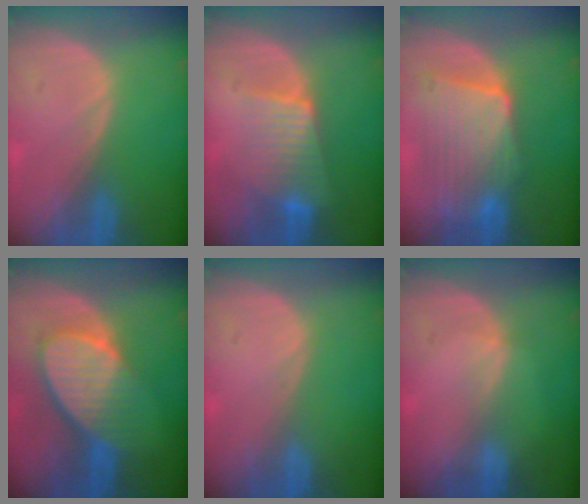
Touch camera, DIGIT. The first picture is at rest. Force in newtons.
{"total": 6.6, "press": 6.2, "slide": 2.4}
{"total": 9.3, "press": 8.6, "slide": 3.3}
{"total": 8.8, "press": 8.0, "slide": 3.7}
{"total": 0.0}
{"total": 1.3, "press": 0.9, "slide": 0.9}